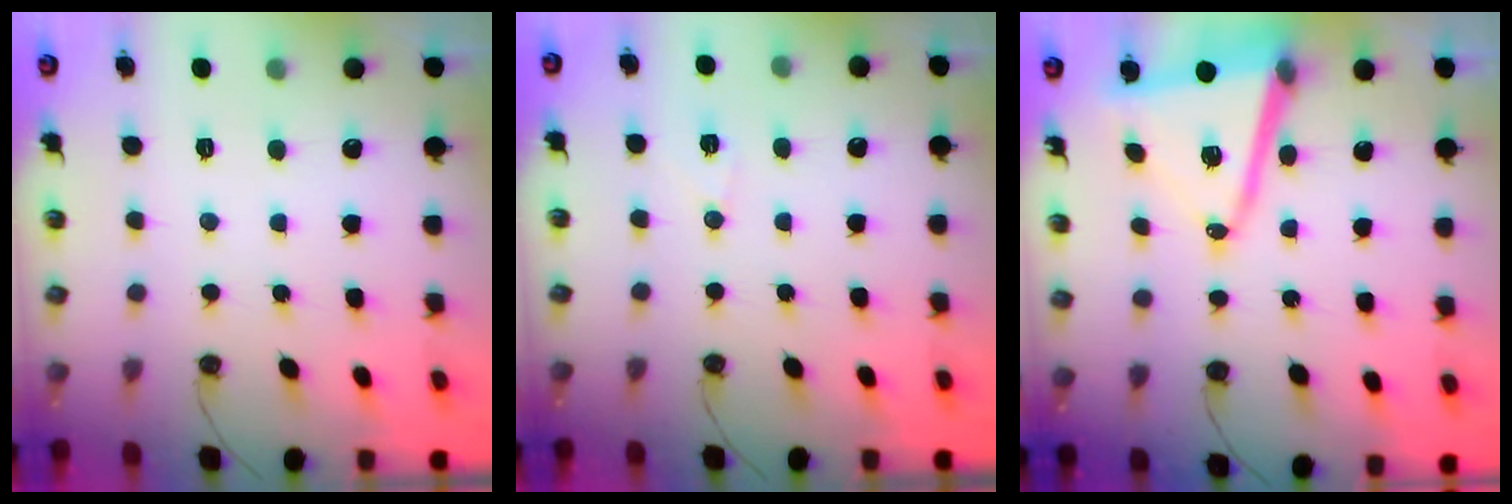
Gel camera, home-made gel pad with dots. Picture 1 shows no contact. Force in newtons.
{"total": 4.2, "press": 3.8, "slide": 1.8}
{"total": 13.2, "press": 12.8, "slide": 3.2}